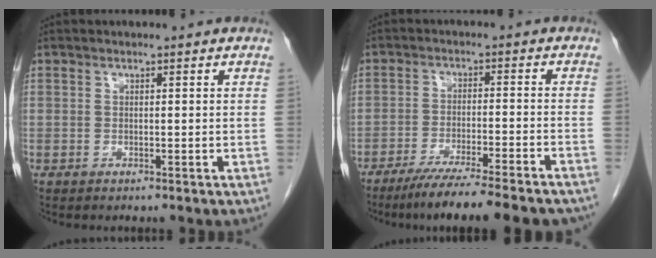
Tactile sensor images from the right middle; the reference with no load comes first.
{"total": 13.8, "force": [-11.8, 0.1, 7.3], "torque": [-0.101, -0.032, -0.180]}